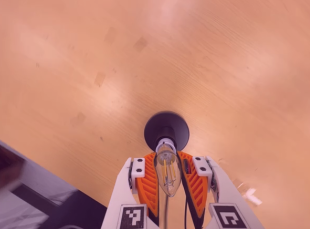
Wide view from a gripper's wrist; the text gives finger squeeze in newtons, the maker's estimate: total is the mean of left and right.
{"total": 22.3, "left": 22.1, "right": 22.5}